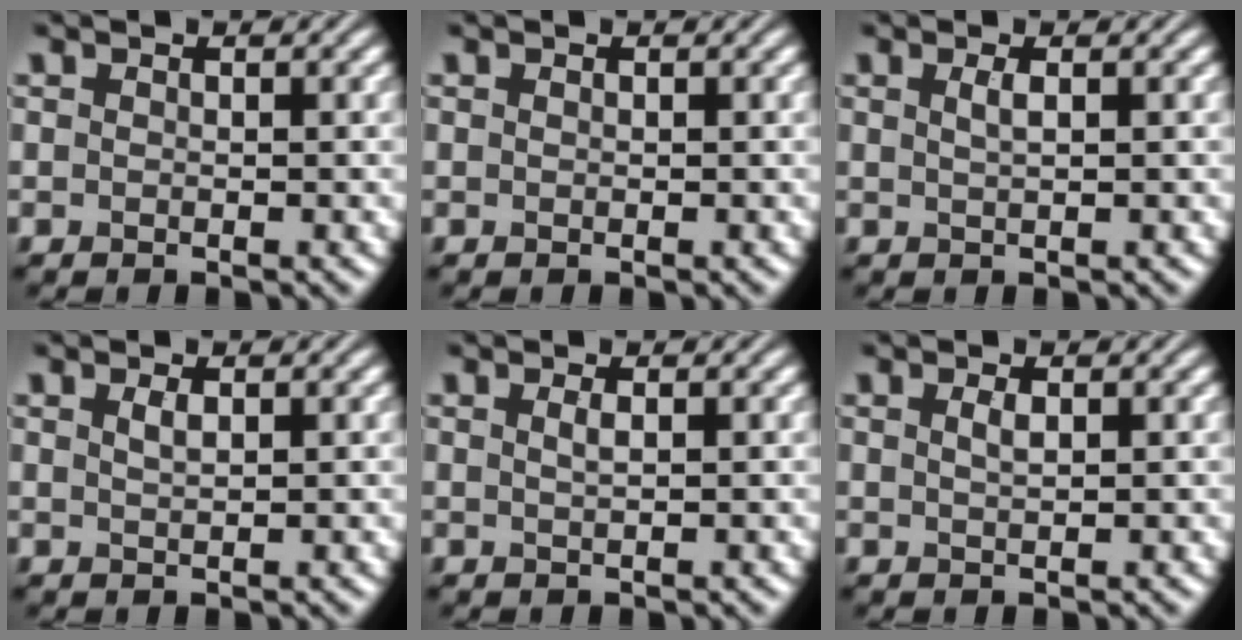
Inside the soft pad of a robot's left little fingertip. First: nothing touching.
{"total": 0.0}
{"total": 1.2, "force": [0.4, 0.4, 1.0], "torque": [-0.017, 0.004, 0.006]}
{"total": 0.9, "force": [0.5, 0.3, 0.7], "torque": [-0.016, 0.002, 0.010]}
{"total": 0.9, "force": [0.3, 0.3, 0.8], "torque": [-0.012, 0.004, 0.004]}
{"total": 0.9, "force": [0.4, 0.2, 0.8], "torque": [-0.016, 0.002, 0.007]}